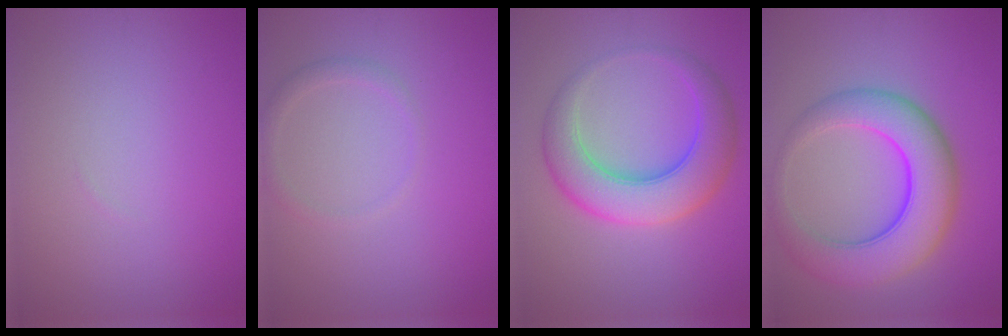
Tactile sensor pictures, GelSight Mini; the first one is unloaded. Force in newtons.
{"total": 1.3, "press": 1.3, "slide": 0.0}
{"total": 7.0, "press": 7.0, "slide": 0.1}
{"total": 8.1, "press": 8.1, "slide": 0.4}